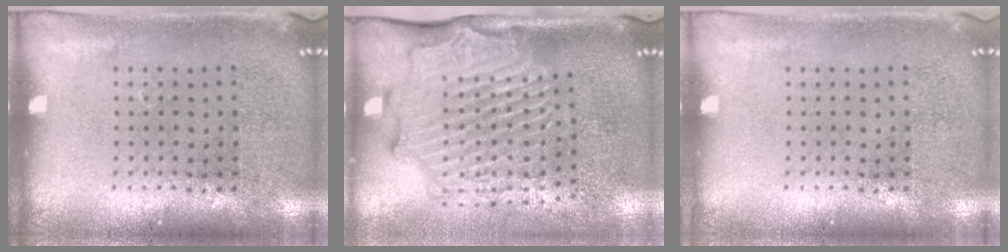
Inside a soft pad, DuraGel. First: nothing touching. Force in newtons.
{"total": 2.7, "press": 2.2, "slide": 1.7}
{"total": 0.0}